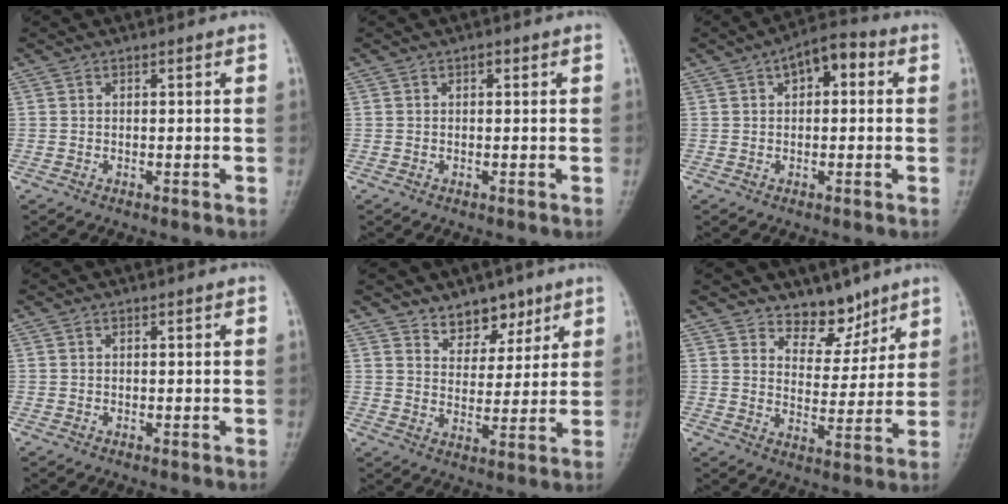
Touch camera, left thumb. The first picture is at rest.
{"total": 0.5, "force": [0.2, 0.4, 0.4], "torque": [-0.002, 0.002, 0.001]}
{"total": 7.0, "force": [2.0, 3.8, 5.5], "torque": [-0.056, 0.023, 0.019]}
{"total": 0.0}
{"total": 6.9, "force": [5.1, 4.2, 2.2], "torque": [0.007, -0.034, 0.085]}
{"total": 7.2, "force": [5.6, 4.0, 1.9], "torque": [0.009, -0.042, 0.095]}